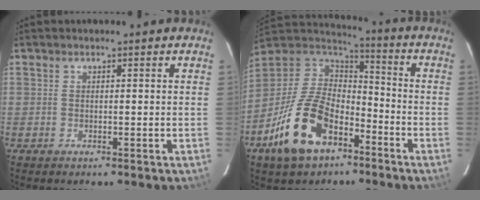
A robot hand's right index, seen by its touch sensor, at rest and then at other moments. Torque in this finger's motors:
{"motor_torque": [1.16, -0.97, 1.05, 0.21]}